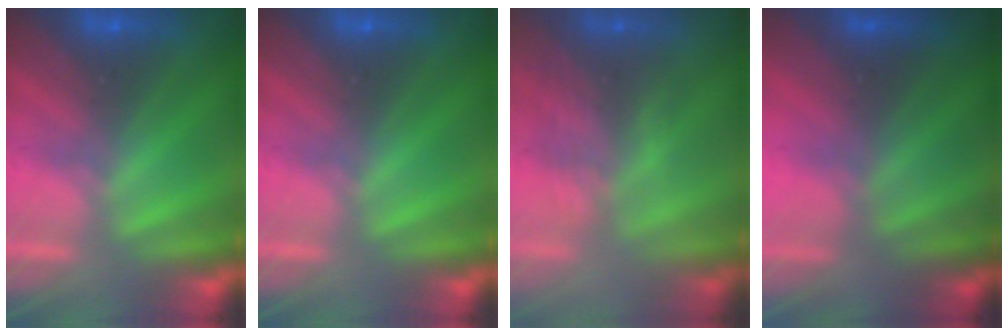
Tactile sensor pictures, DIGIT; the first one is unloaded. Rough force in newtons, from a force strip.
{"total": 0.0}
{"total": 3.1}
{"total": 2.8}